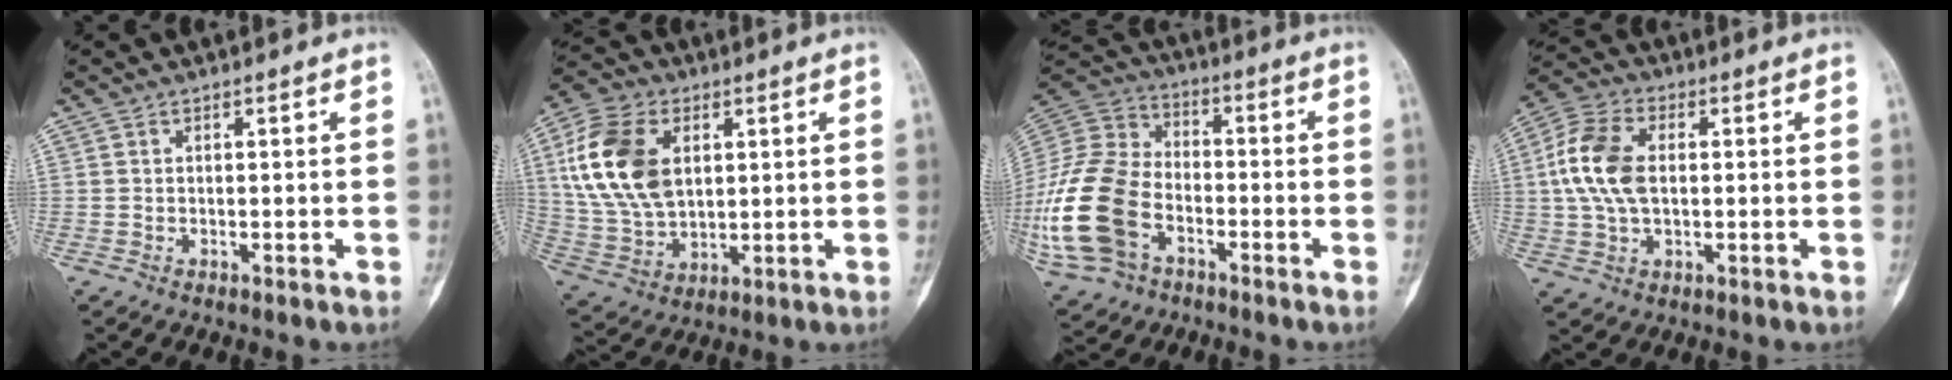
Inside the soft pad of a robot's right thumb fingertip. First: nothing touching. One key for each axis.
{"total": 16.8, "fx": 4.2, "fy": 10.9, "fz": 12.2, "tx": -0.236, "ty": -0.004, "tz": 0.085}
{"total": 23.1, "fx": -7.2, "fy": 15.7, "fz": 15.3, "tx": -0.360, "ty": 0.029, "tz": -0.128}
{"total": 11.3, "fx": 0.9, "fy": 6.9, "fz": 8.9, "tx": -0.191, "ty": 0.017, "tz": 0.015}